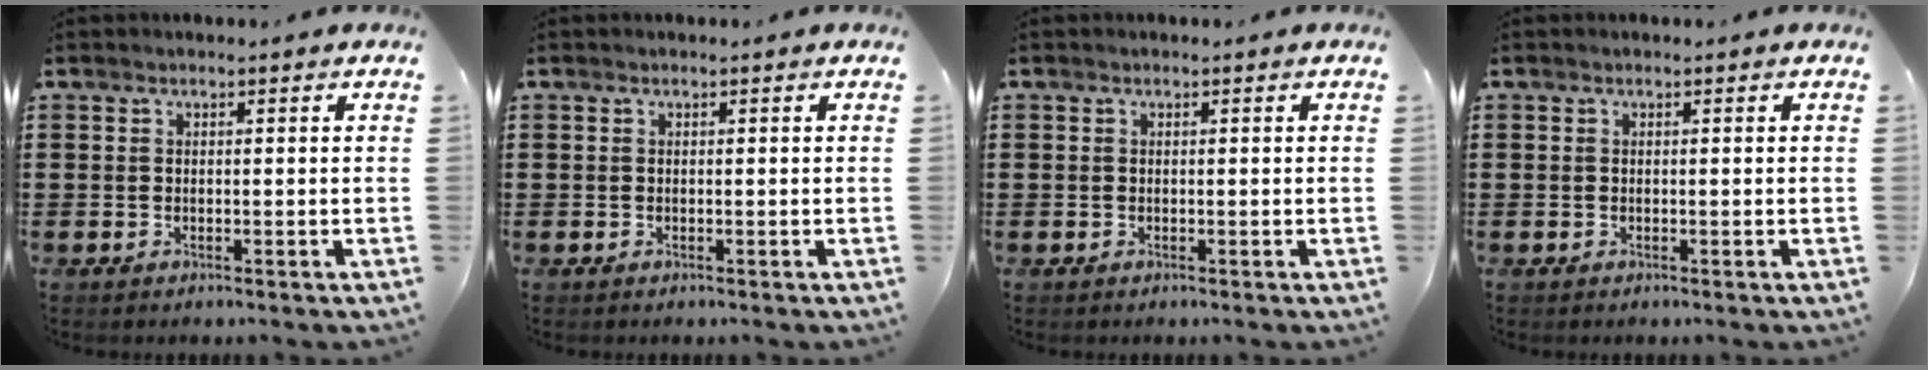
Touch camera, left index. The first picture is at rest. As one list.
[{"total": 0.0}, {"total": 0.0}, {"total": 0.0}]